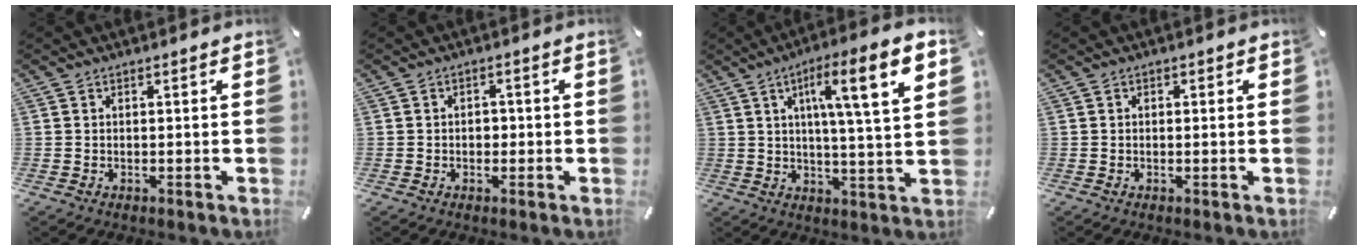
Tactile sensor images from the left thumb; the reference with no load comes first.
{"total": 2.1, "force": [-0.4, 1.6, 1.3], "torque": [-0.017, 0.003, -0.012]}
{"total": 13.6, "force": [5.4, 1.7, 12.3], "torque": [-0.200, -0.011, 0.077]}
{"total": 0.6, "force": [-0.1, 0.5, 0.3], "torque": [-0.005, 0.003, -0.003]}